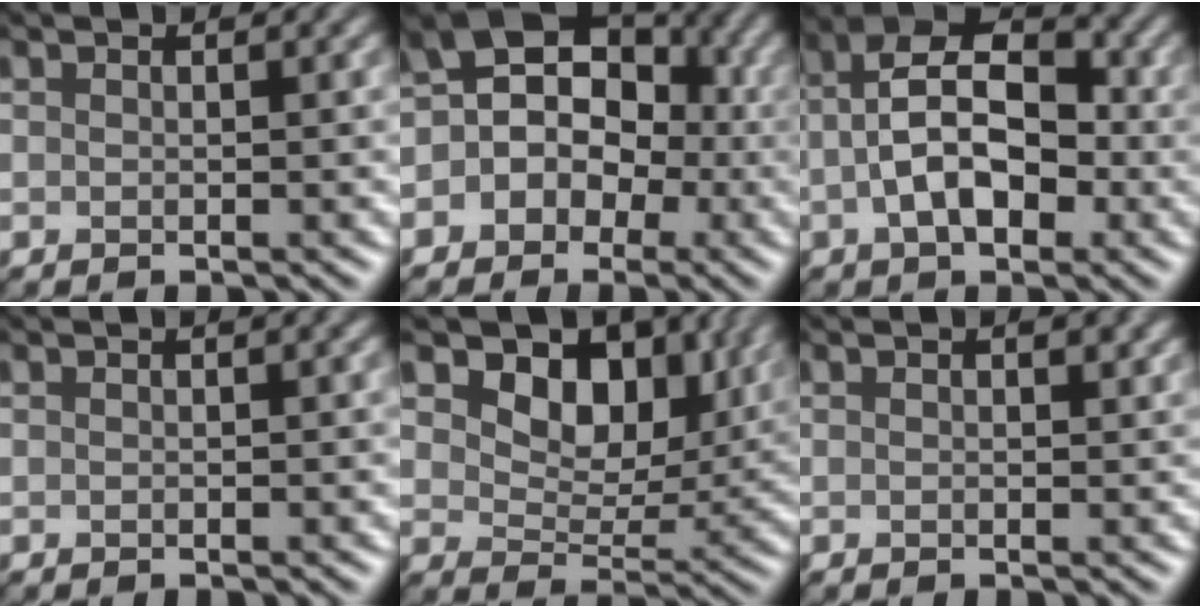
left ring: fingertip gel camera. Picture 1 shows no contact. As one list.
[{"total": 10.0, "force": [-0.1, 8.4, 5.4], "torque": [-0.065, 0.045, -0.053]}, {"total": 7.6, "force": [-1.1, 4.5, 6.0], "torque": [-0.110, 0.014, -0.031]}, {"total": 0.6, "force": [0.0, 0.1, 0.6], "torque": [-0.011, 0.002, 0.000]}, {"total": 9.1, "force": [4.6, 6.0, 5.1], "torque": [-0.083, -0.009, 0.071]}, {"total": 1.0, "force": [0.4, 0.5, 0.9], "torque": [-0.013, 0.002, 0.006]}]